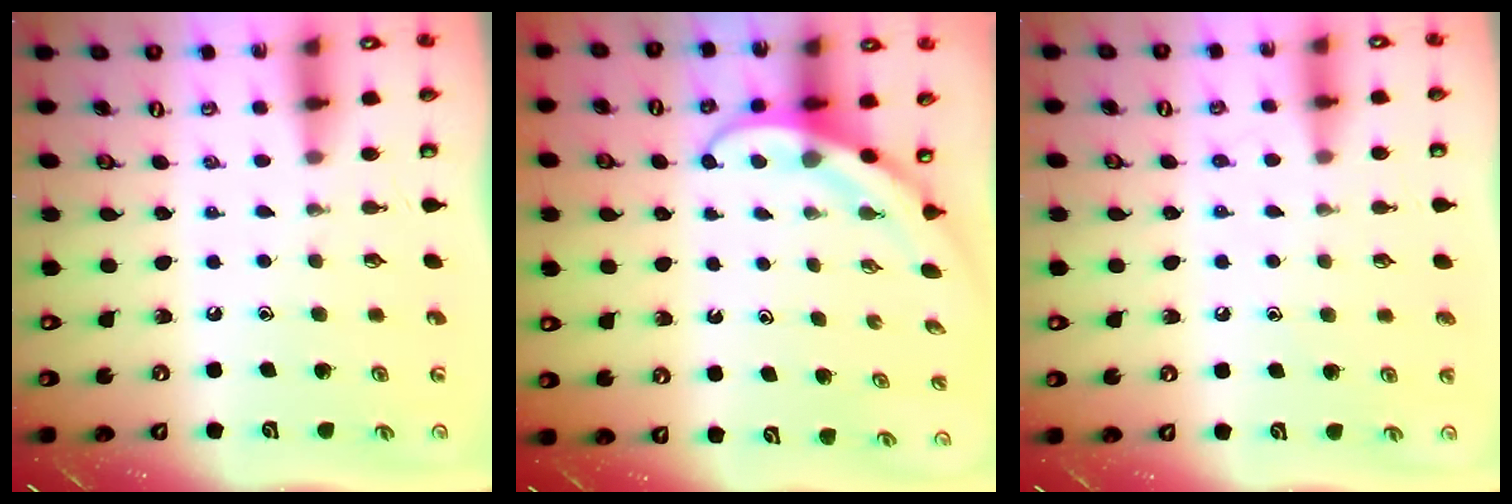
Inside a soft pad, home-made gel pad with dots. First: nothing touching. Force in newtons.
{"total": 4.0, "press": 4.0, "slide": 0.3}
{"total": 5.1, "press": 5.1, "slide": 0.5}